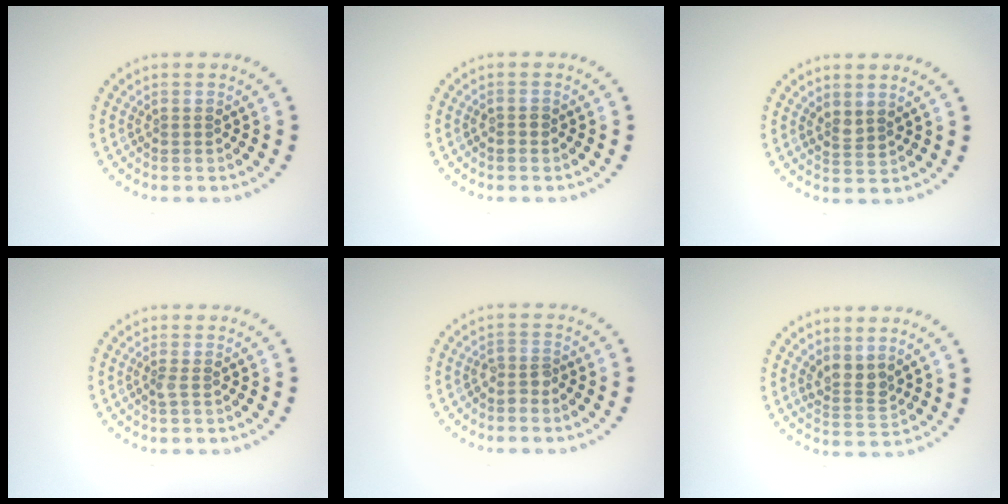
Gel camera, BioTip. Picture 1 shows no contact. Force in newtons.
{"total": 0.9, "press": 0.9, "slide": 0.1}
{"total": 1.5, "press": 1.3, "slide": 0.8}
{"total": 0.6, "press": 0.5, "slide": 0.4}
{"total": 1.4, "press": 1.0, "slide": 0.9}
{"total": 2.3, "press": 1.9, "slide": 1.3}